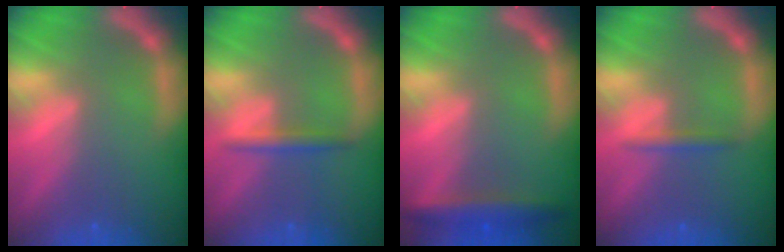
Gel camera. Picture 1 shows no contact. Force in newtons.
{"total": 1.9}
{"total": 4.0}
{"total": 1.4}